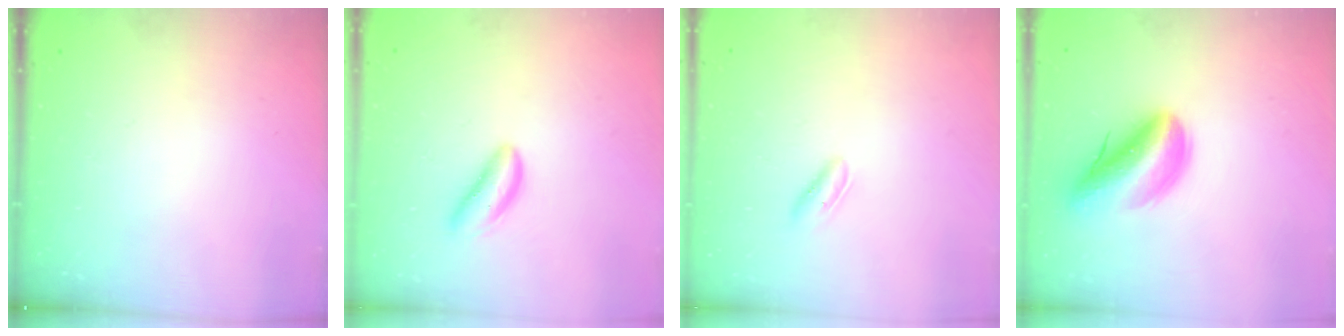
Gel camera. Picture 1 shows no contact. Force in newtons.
{"total": 3.0, "press": 3.0, "slide": 0.1}
{"total": 1.9, "press": 1.8, "slide": 0.6}
{"total": 11.9, "press": 11.4, "slide": 3.3}